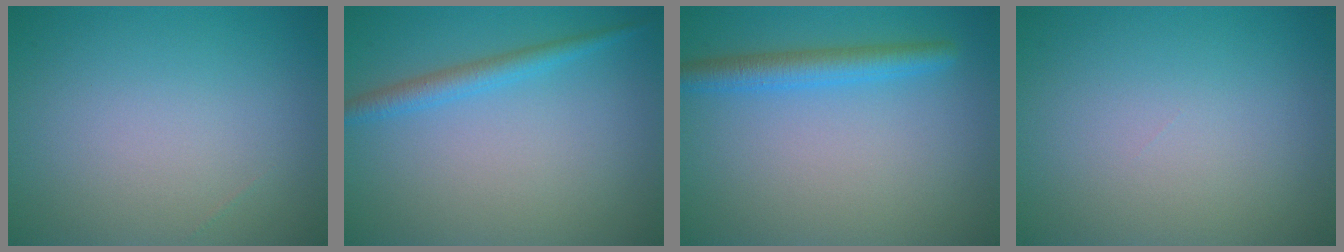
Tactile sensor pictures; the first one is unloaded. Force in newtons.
{"total": 2.1, "press": 2.1, "slide": 0.1}
{"total": 3.1, "press": 3.1, "slide": 0.1}
{"total": 0.0}